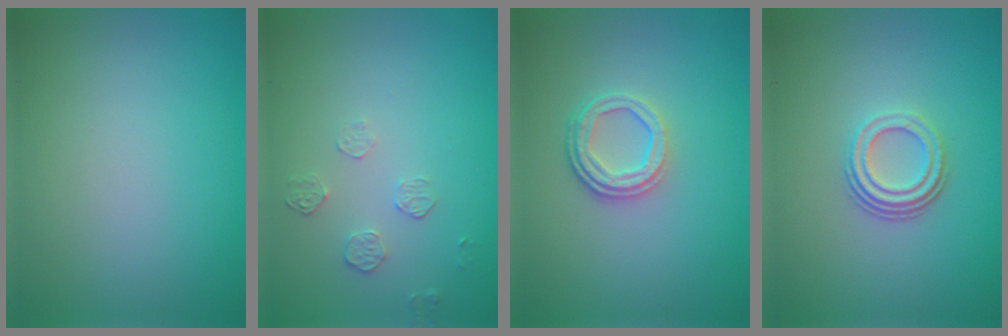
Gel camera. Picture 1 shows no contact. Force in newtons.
{"total": 1.5, "press": 0.8, "slide": 1.3}
{"total": 3.1, "press": 2.5, "slide": 1.8}
{"total": 3.2, "press": 2.2, "slide": 2.3}